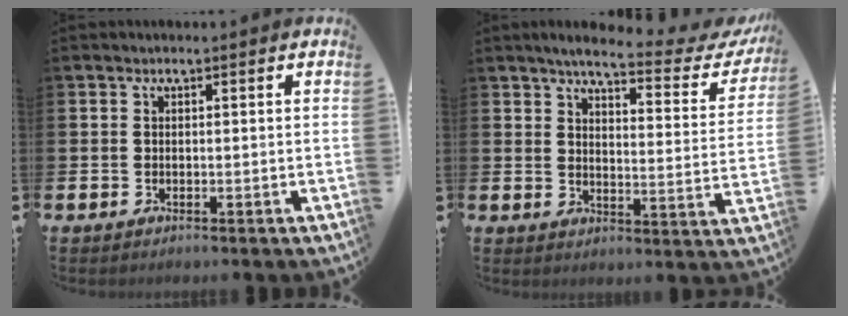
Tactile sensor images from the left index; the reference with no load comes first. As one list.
[{"total": 5.0, "force": [4.1, 0.9, 2.8], "torque": [-0.050, -0.038, 0.056]}]